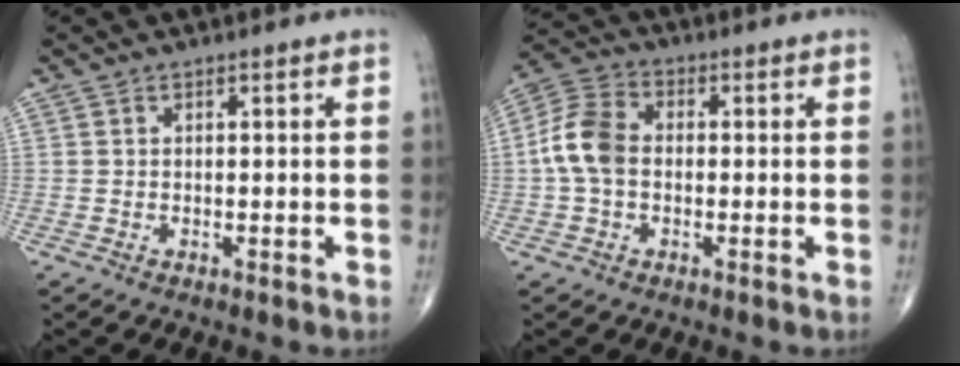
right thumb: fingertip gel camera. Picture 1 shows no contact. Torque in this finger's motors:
{"motor_torque": [-0.41, 0.47, 0.74, -0.56, 0.05]}